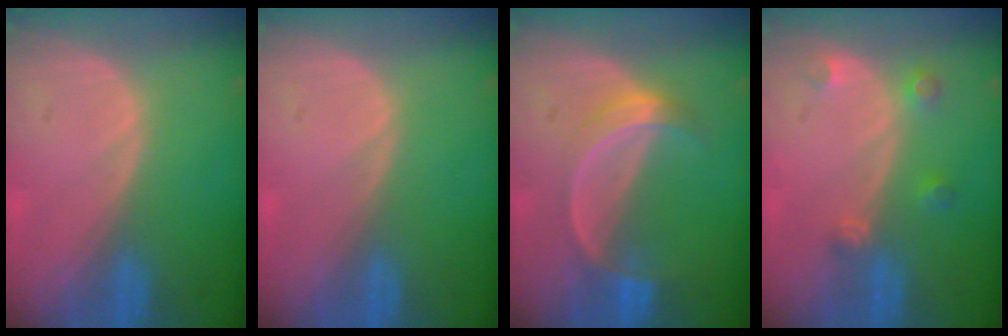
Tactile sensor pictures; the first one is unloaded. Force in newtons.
{"total": 0.0}
{"total": 5.2, "press": 4.7, "slide": 2.2}
{"total": 2.6, "press": 2.6, "slide": 0.2}